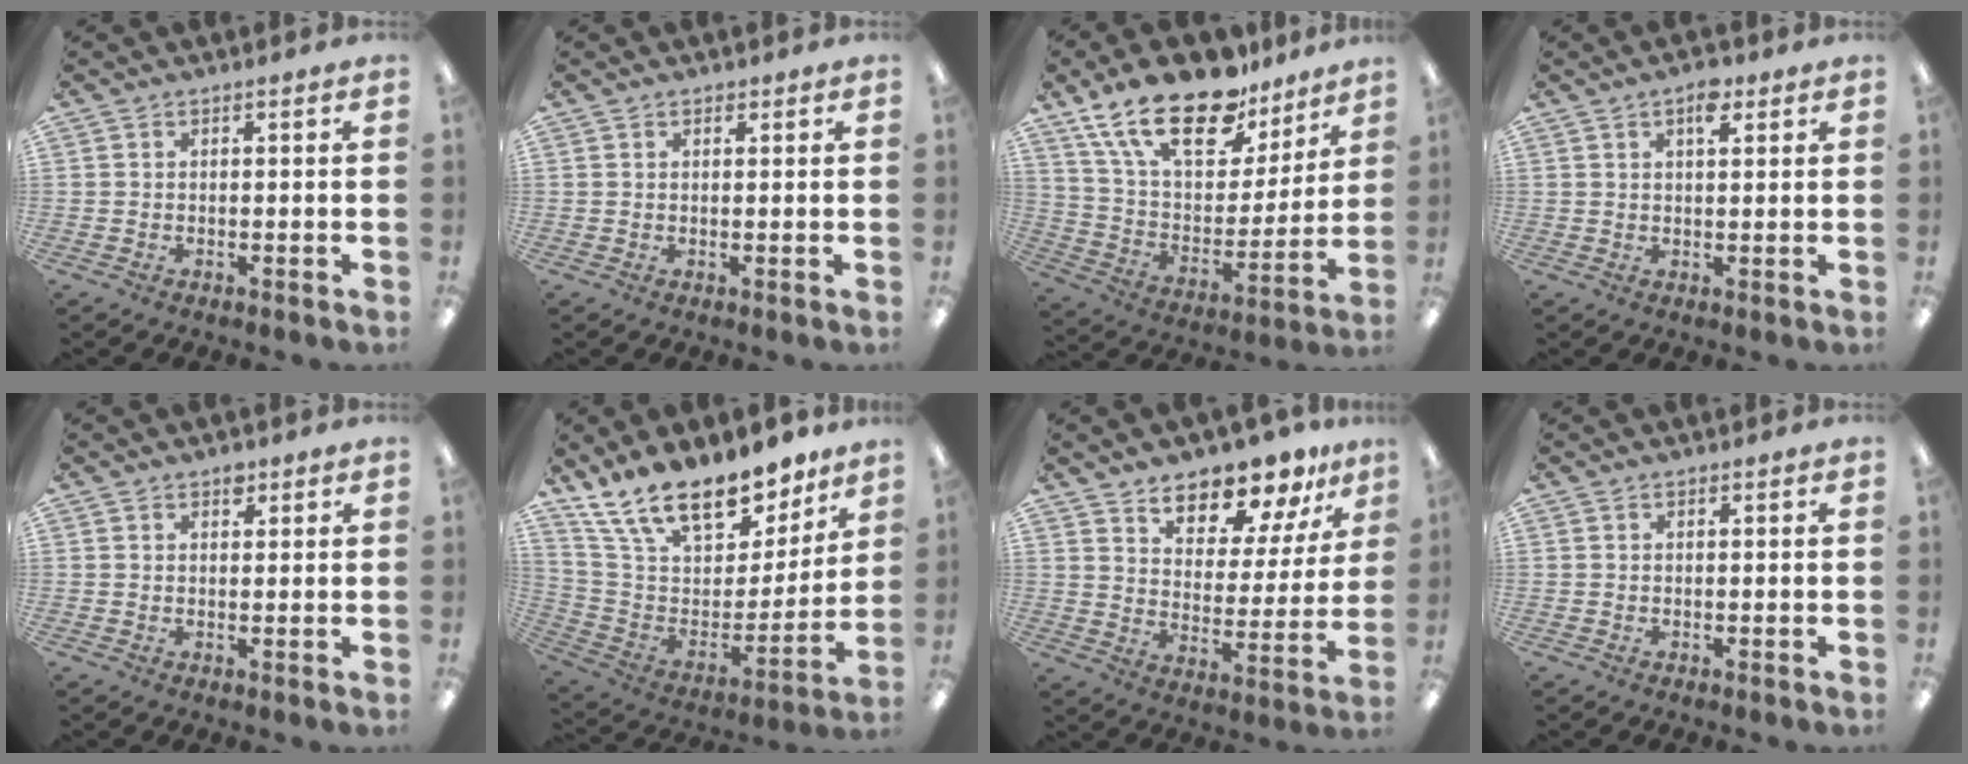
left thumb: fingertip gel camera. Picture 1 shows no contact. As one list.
[{"total": 0.8, "force": [0.6, 0.4, 0.2], "torque": [0.003, -0.003, 0.010]}, {"total": 22.7, "force": [15.8, 10.2, 12.6], "torque": [-0.230, -0.093, 0.282]}, {"total": 4.8, "force": [2.7, 2.0, 3.4], "torque": [-0.049, -0.004, 0.042]}, {"total": 2.3, "force": [1.5, 1.4, 1.0], "torque": [-0.004, -0.003, 0.024]}, {"total": 20.1, "force": [15.2, 8.9, 9.6], "torque": [-0.177, -0.106, 0.278]}, {"total": 11.4, "force": [10.4, 3.8, 2.9], "torque": [-0.046, -0.087, 0.190]}, {"total": 0.0}]